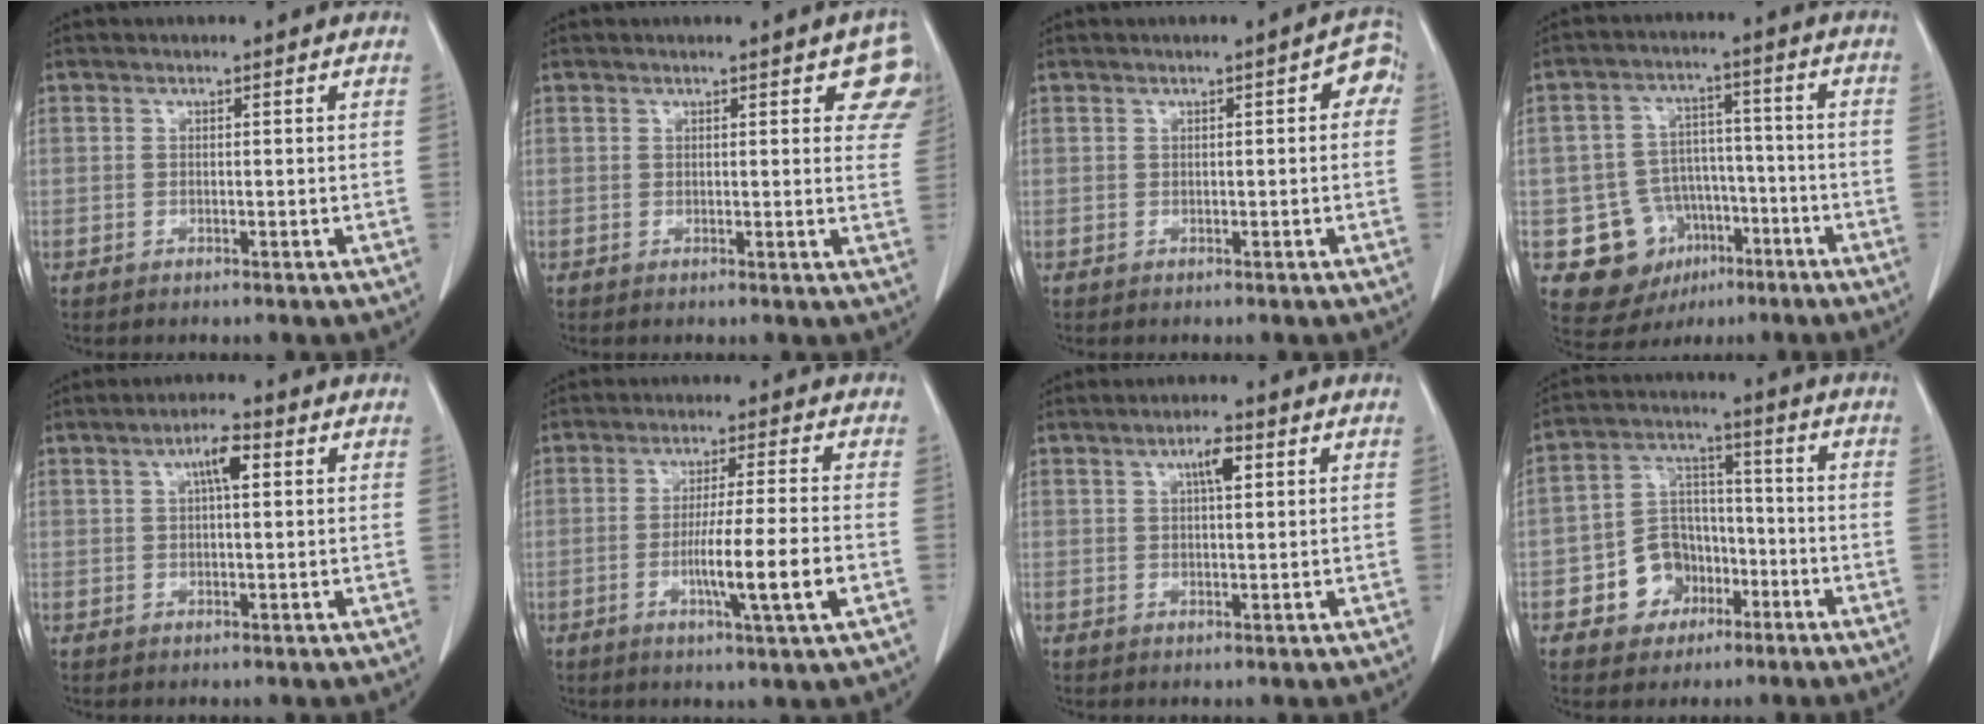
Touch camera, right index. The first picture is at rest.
{"total": 6.1, "force": [3.8, 2.2, 4.2], "torque": [-0.032, -0.008, 0.024]}
{"total": 3.0, "force": [0.4, 1.1, 2.7], "torque": [-0.022, 0.011, -0.001]}
{"total": 10.7, "force": [-4.5, 9.1, 3.4], "torque": [-0.051, 0.034, -0.058]}
{"total": 4.0, "force": [1.2, 0.9, 3.7], "torque": [-0.067, 0.010, 0.020]}
{"total": 9.1, "force": [-2.4, -0.7, 8.7], "torque": [-0.144, -0.012, -0.040]}
{"total": 3.3, "force": [1.3, 0.8, 3.0], "torque": [-0.053, 0.004, 0.021]}
{"total": 8.9, "force": [-3.8, 7.4, 3.2], "torque": [-0.063, 0.027, -0.058]}